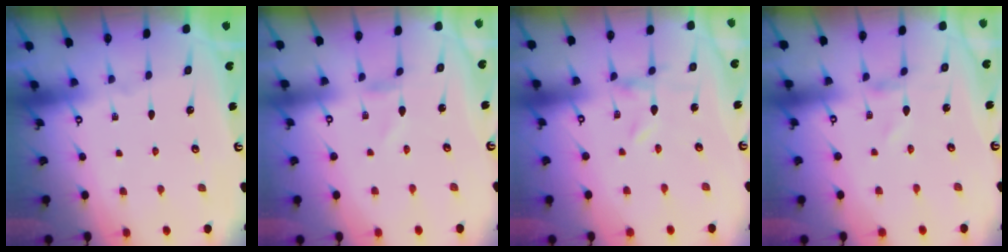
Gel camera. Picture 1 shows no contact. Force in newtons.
{"total": 0.7, "press": 0.7, "slide": 0.2}
{"total": 0.0}
{"total": 0.7, "press": 0.6, "slide": 0.1}